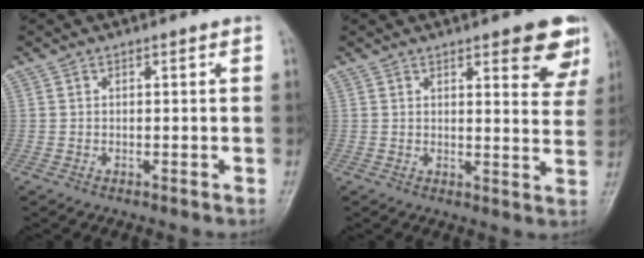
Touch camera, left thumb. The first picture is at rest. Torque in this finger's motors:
{"motor_torque": [0.23, 0.33, -0.10, -0.25, 0.04]}